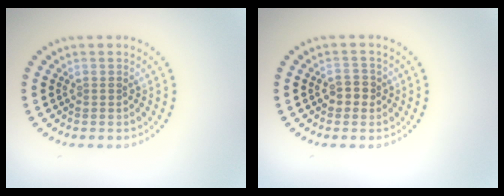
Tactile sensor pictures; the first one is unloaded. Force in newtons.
{"total": 1.9, "press": 1.8, "slide": 0.6}